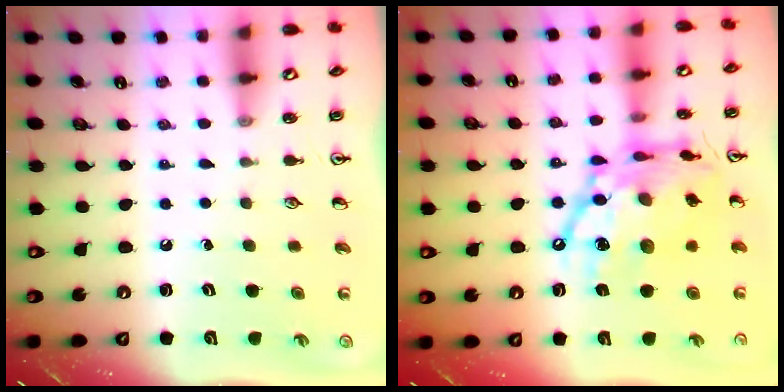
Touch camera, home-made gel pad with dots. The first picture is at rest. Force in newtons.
{"total": 20.2, "press": 20.1, "slide": 1.7}